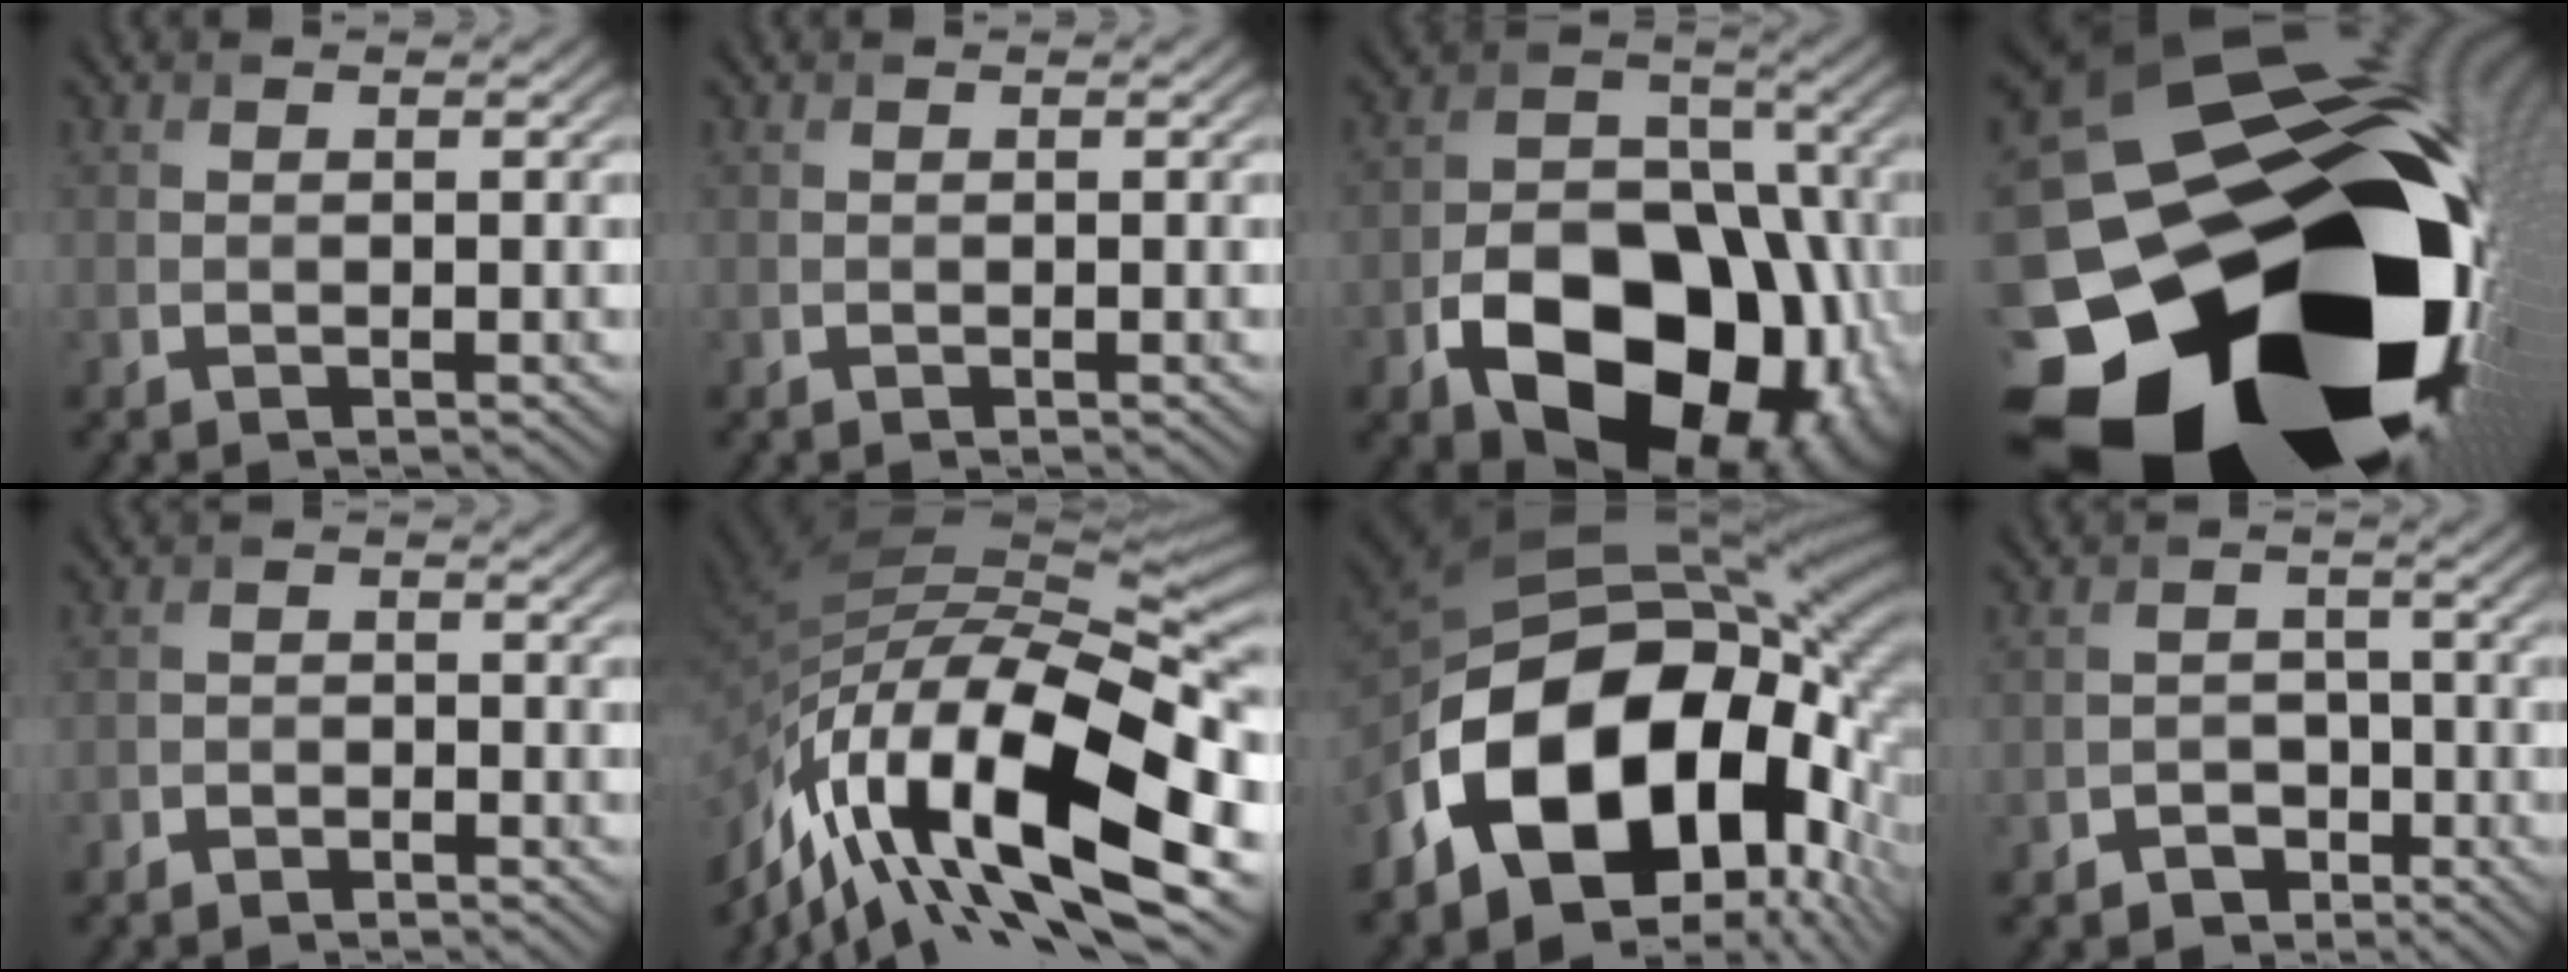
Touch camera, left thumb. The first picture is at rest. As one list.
[{"total": 0.0}, {"total": 16.8, "force": [-7.0, 11.2, 10.4], "torque": [-0.144, -0.038, -0.113]}, {"total": 24.6, "force": [-10.5, 17.5, 13.8], "torque": [-0.202, -0.100, -0.195]}, {"total": 1.9, "force": [-1.9, 0.4, 0.0], "torque": [-0.002, -0.001, -0.040]}, {"total": 20.3, "force": [-8.3, 9.0, 16.2], "torque": [-0.331, -0.022, -0.144]}, {"total": 19.9, "force": [-7.4, 12.1, 14.0], "torque": [-0.273, -0.044, -0.110]}, {"total": 3.9, "force": [-2.7, 2.8, 0.5], "torque": [0.004, 0.005, -0.055]}]